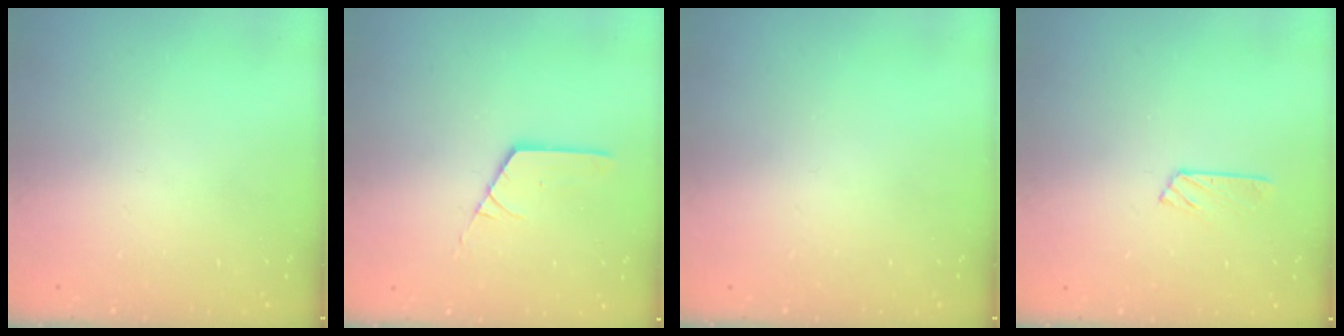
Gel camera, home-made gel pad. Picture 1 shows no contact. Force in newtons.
{"total": 2.7, "press": 2.7, "slide": 0.1}
{"total": 0.0}
{"total": 3.7, "press": 3.7, "slide": 0.4}